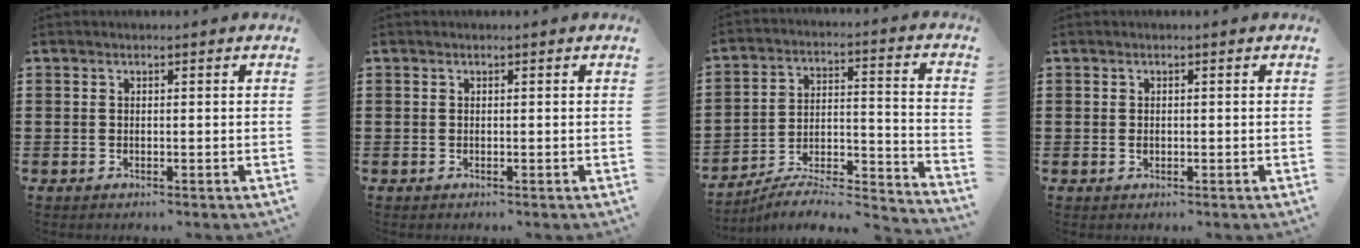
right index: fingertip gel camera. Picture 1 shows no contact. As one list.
[{"total": 0.0}, {"total": 5.8, "force": [-5.1, 1.3, 2.4], "torque": [-0.044, -0.007, -0.101]}, {"total": 0.7, "force": [-0.1, 0.6, 0.4], "torque": [-0.010, 0.001, -0.002]}]